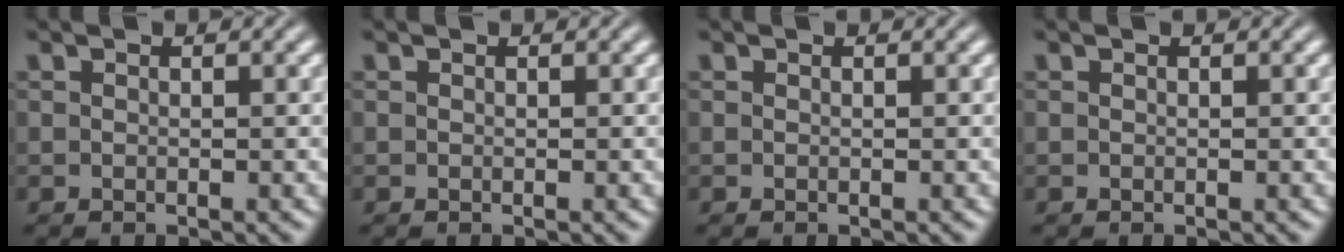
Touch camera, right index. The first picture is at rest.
{"total": 0.0}
{"total": 0.0}
{"total": 0.0}